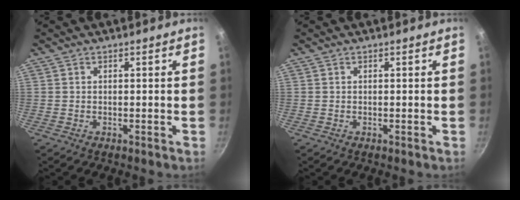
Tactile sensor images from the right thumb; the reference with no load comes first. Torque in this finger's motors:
{"motor_torque": [-0.06, -0.06, 0.01, -0.01, 0.00]}